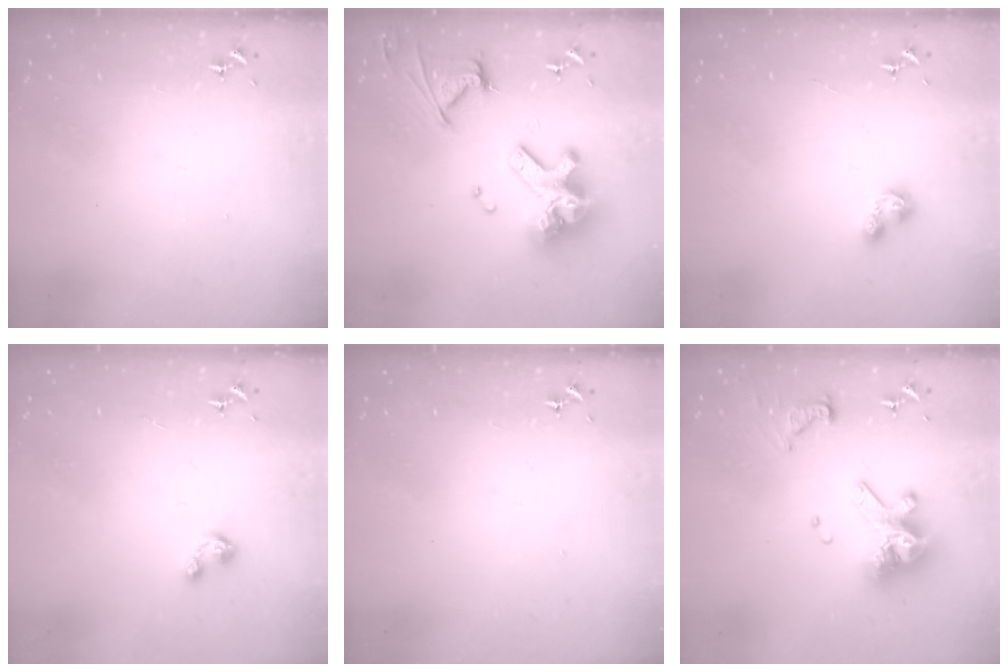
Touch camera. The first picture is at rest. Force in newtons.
{"total": 20.0, "press": 19.9, "slide": 2.4}
{"total": 3.7, "press": 3.7, "slide": 0.6}
{"total": 3.9, "press": 3.9, "slide": 0.2}
{"total": 1.3, "press": 0.9, "slide": 0.9}
{"total": 15.2, "press": 15.1, "slide": 1.7}